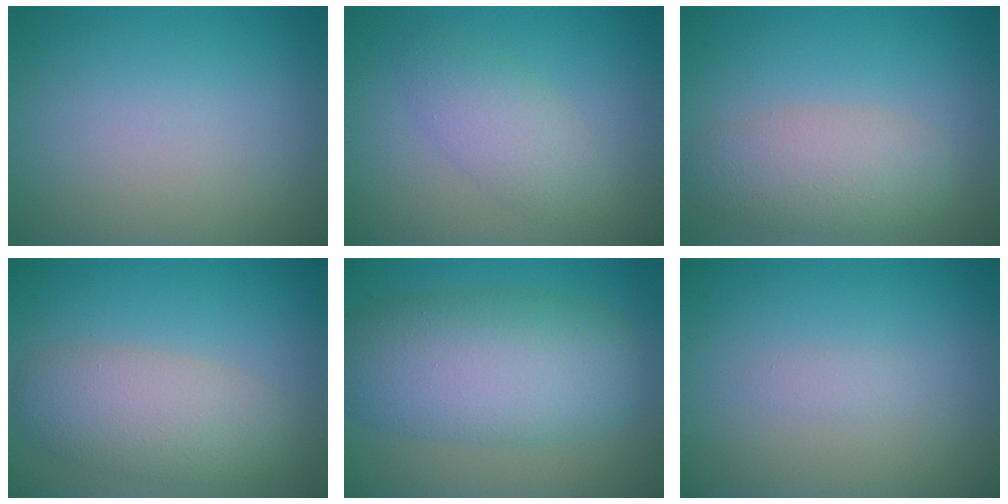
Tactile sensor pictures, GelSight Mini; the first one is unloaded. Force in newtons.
{"total": 3.2, "press": 3.2, "slide": 0.1}
{"total": 4.4, "press": 4.4, "slide": 0.3}
{"total": 5.0, "press": 5.0, "slide": 0.3}
{"total": 9.1, "press": 9.1, "slide": 0.3}
{"total": 0.7, "press": 0.7, "slide": 0.0}